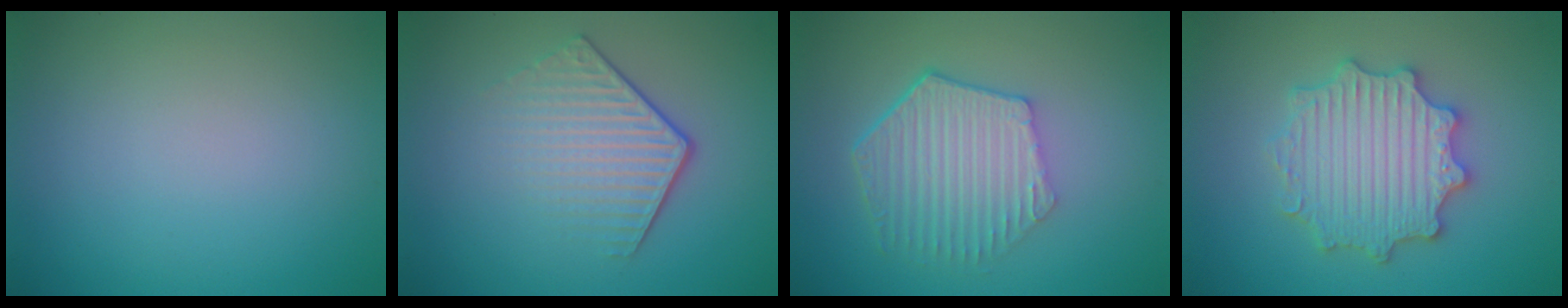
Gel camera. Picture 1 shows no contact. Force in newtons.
{"total": 4.2, "press": 2.9, "slide": 3.0}
{"total": 5.8, "press": 4.3, "slide": 3.9}
{"total": 5.6, "press": 5.5, "slide": 1.0}